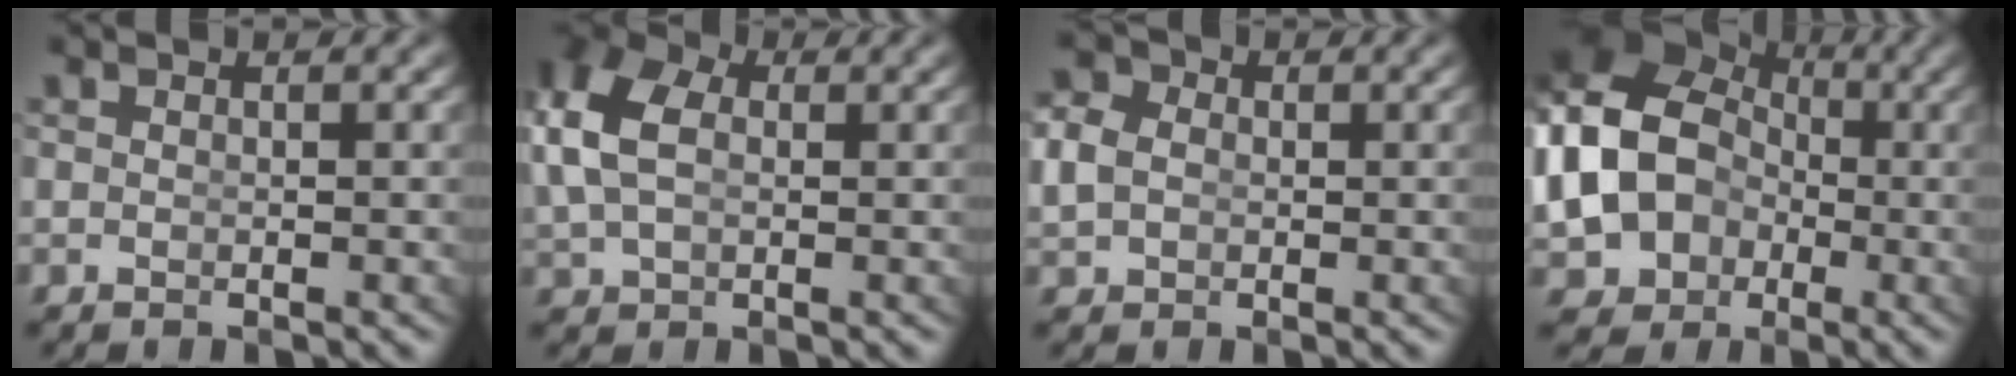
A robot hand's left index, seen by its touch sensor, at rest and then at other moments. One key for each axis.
{"total": 6.1, "fx": 1.4, "fy": 4.4, "fz": 3.9, "tx": -0.099, "ty": 0.000, "tz": 0.029}
{"total": 3.0, "fx": 0.2, "fy": 2.6, "fz": 1.4, "tx": -0.042, "ty": -0.011, "tz": 0.007}
{"total": 13.7, "fx": 0.2, "fy": 11.9, "fz": 6.8, "tx": -0.183, "ty": -0.045, "tz": 0.015}